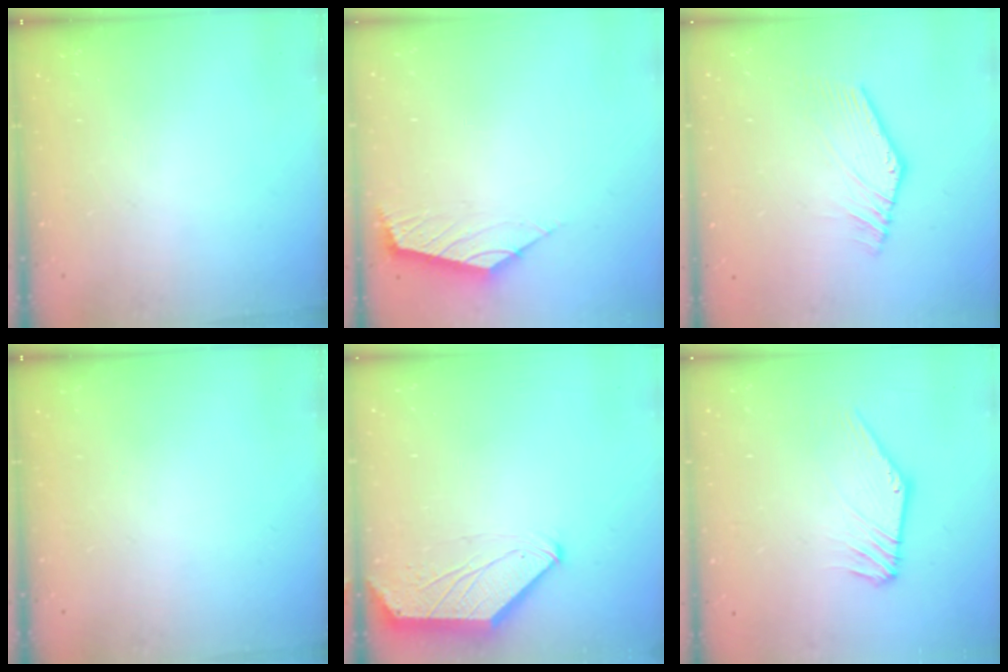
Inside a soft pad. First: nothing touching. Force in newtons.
{"total": 2.4, "press": 2.3, "slide": 0.6}
{"total": 2.2, "press": 2.2, "slide": 0.3}
{"total": 0.0}
{"total": 0.8, "press": 0.7, "slide": 0.3}
{"total": 3.6, "press": 3.6, "slide": 0.2}